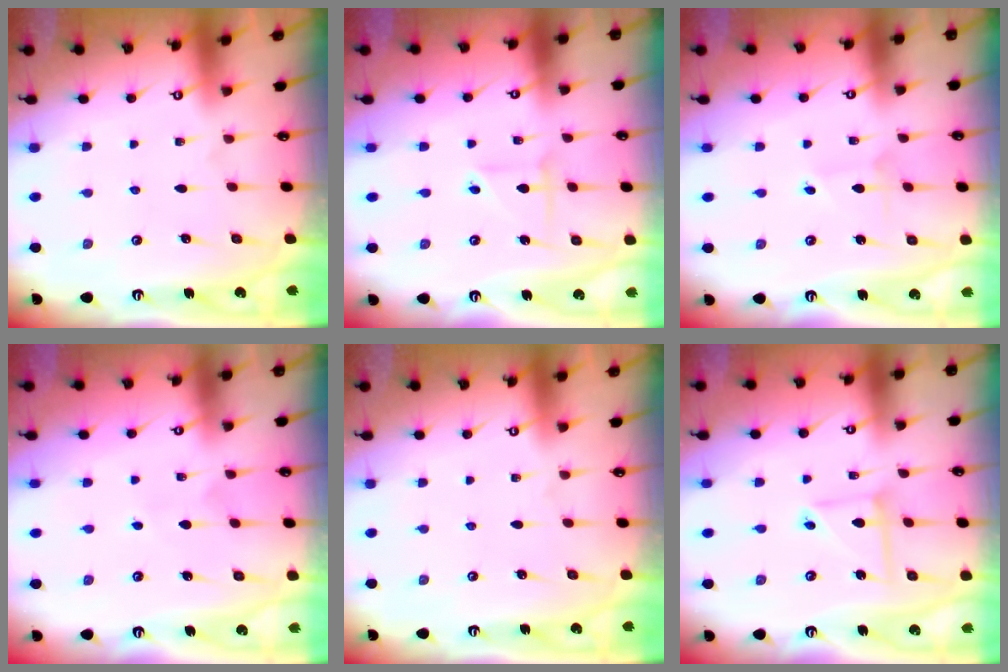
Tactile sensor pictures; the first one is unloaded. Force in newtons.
{"total": 2.8, "press": 2.8, "slide": 0.2}
{"total": 2.0, "press": 2.0, "slide": 0.2}
{"total": 3.6, "press": 3.6, "slide": 0.3}
{"total": 0.0}
{"total": 6.3, "press": 6.3, "slide": 0.5}